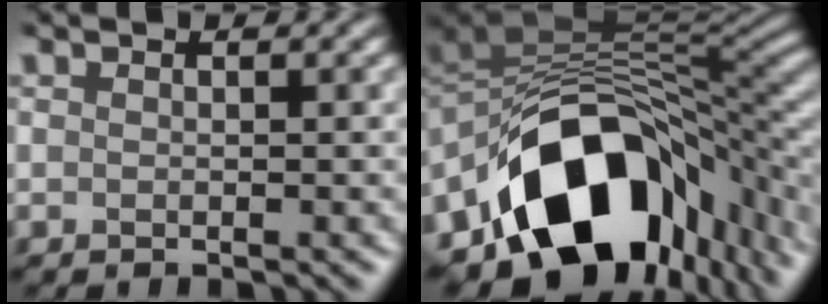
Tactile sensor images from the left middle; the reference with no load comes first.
{"total": 15.4, "force": [-5.0, 10.3, 10.2], "torque": [-0.168, -0.016, -0.061]}